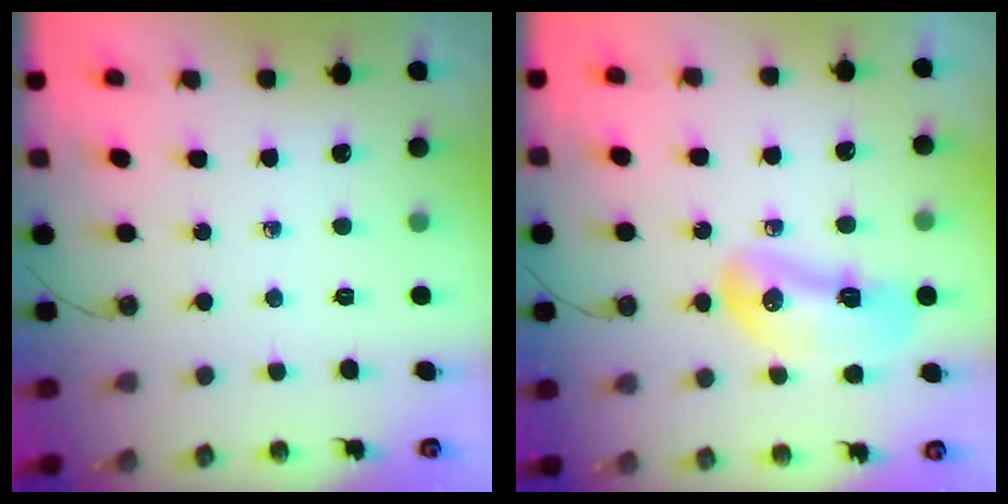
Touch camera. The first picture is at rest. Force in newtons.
{"total": 14.8, "press": 12.3, "slide": 8.2}